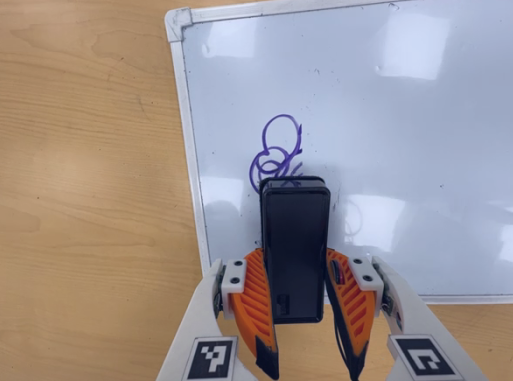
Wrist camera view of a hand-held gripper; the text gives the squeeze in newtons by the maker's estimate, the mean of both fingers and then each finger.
{"total": 6.9, "left": 6.0, "right": 7.8}